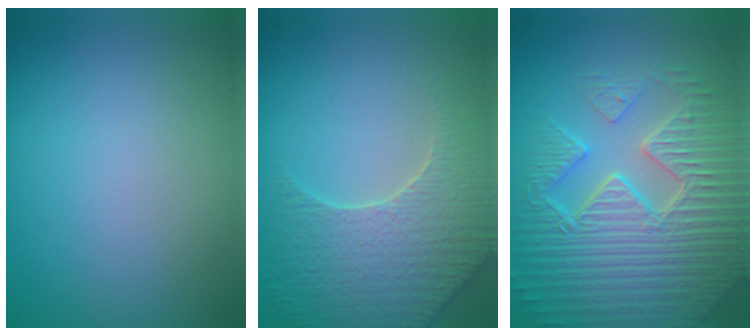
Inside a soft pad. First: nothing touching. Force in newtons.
{"total": 4.9, "press": 4.7, "slide": 1.1}
{"total": 10.0, "press": 6.7, "slide": 7.4}